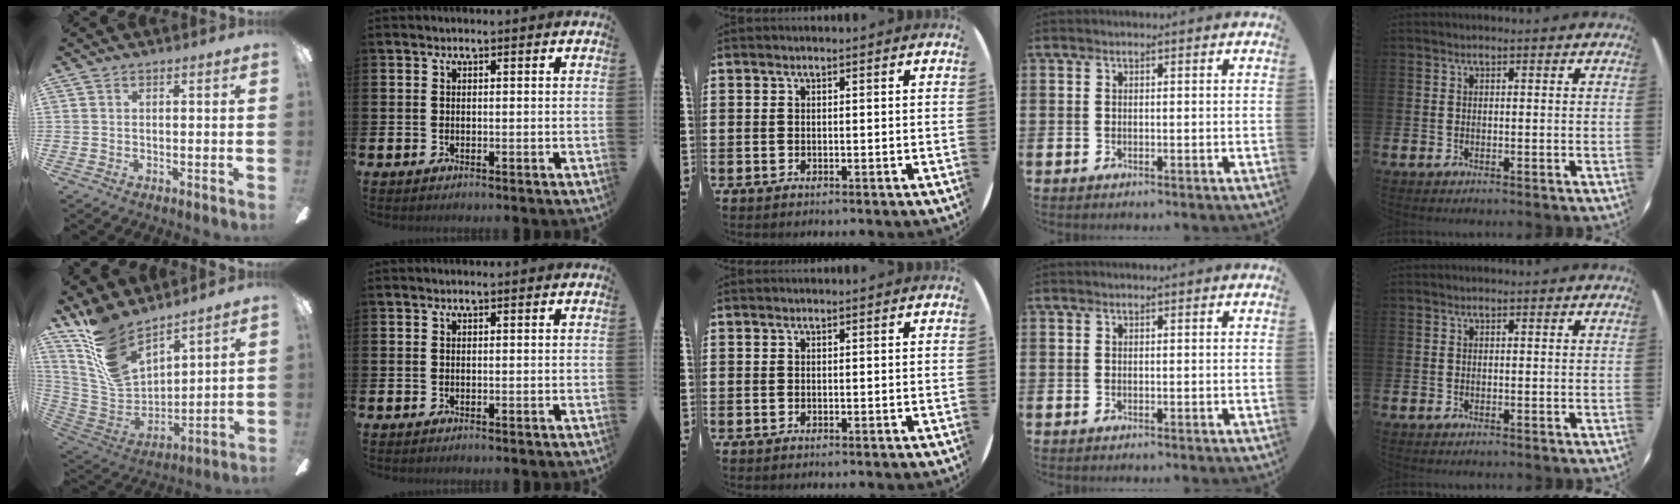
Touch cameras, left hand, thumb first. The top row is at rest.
{"thumb": {"total": 15.4, "force": [11.6, 6.7, 7.6], "torque": [-0.194, -0.075, 0.220]}}